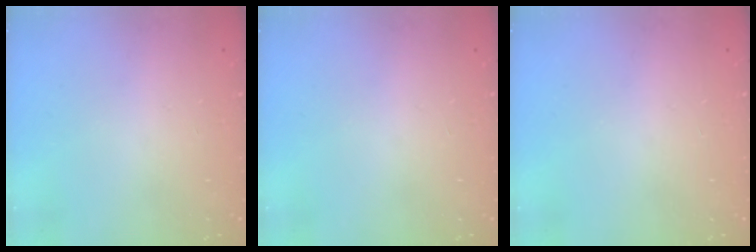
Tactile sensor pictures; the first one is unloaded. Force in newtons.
{"total": 0.0}
{"total": 0.0}